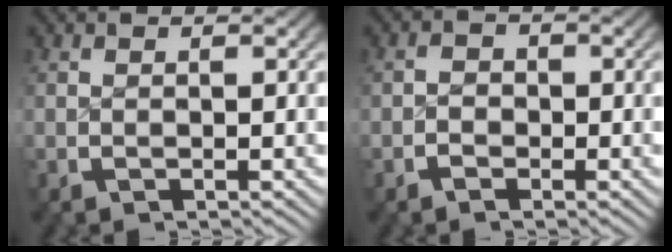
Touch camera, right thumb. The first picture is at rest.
{"total": 1.2, "force": [-0.6, 1.0, 0.5], "torque": [-0.004, -0.001, -0.014]}